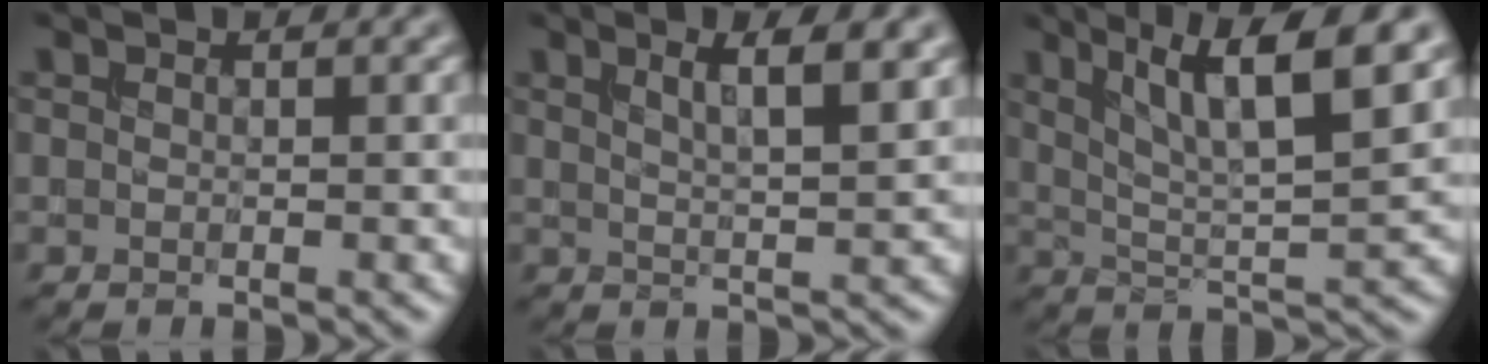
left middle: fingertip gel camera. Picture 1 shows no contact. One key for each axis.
{"total": 4.1, "fx": 2.0, "fy": 1.1, "fz": 3.4, "tx": -0.034, "ty": 0.002, "tz": 0.030}
{"total": 8.8, "fx": 4.4, "fy": 2.1, "fz": 7.4, "tx": -0.114, "ty": 0.005, "tz": 0.078}